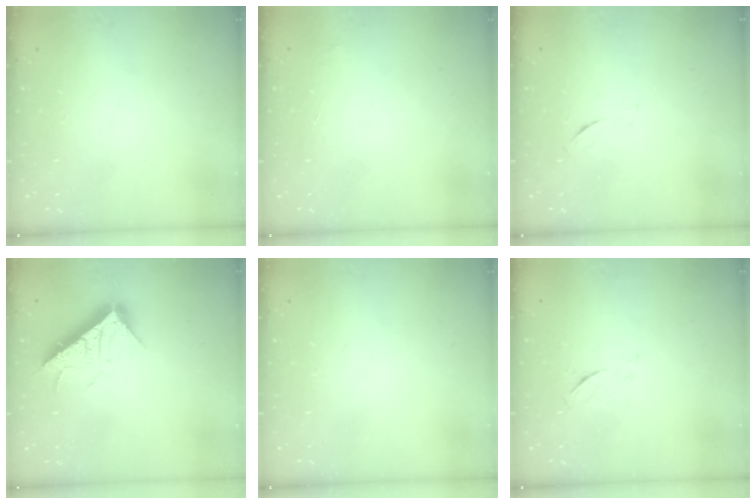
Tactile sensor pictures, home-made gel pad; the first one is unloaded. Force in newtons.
{"total": 4.0, "press": 4.0, "slide": 0.2}
{"total": 5.0, "press": 4.9, "slide": 0.4}
{"total": 17.0, "press": 17.0, "slide": 0.3}
{"total": 0.0}
{"total": 5.9, "press": 5.9, "slide": 0.5}